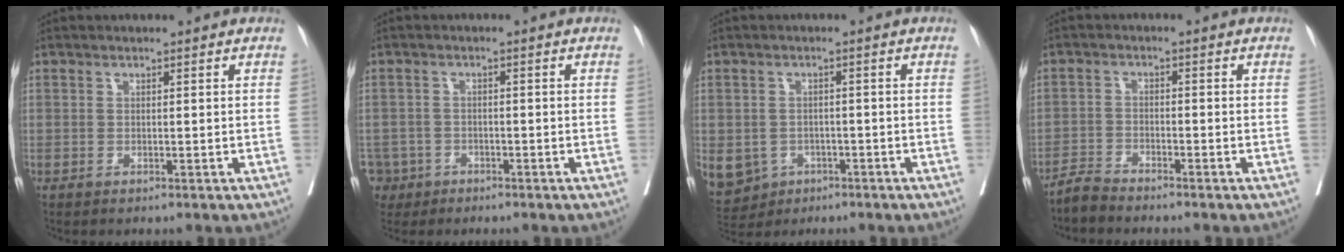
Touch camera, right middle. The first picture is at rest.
{"total": 4.9, "force": [-2.8, 3.9, -0.1], "torque": [-0.005, 0.007, -0.050]}
{"total": 11.1, "force": [-4.7, 9.4, 3.6], "torque": [-0.109, 0.001, -0.060]}
{"total": 2.7, "force": [-2.7, 0.0, 0.1], "torque": [-0.002, -0.012, -0.057]}